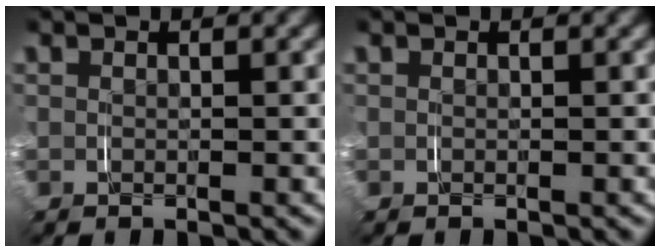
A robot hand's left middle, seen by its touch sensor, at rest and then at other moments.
{"total": 0.0}